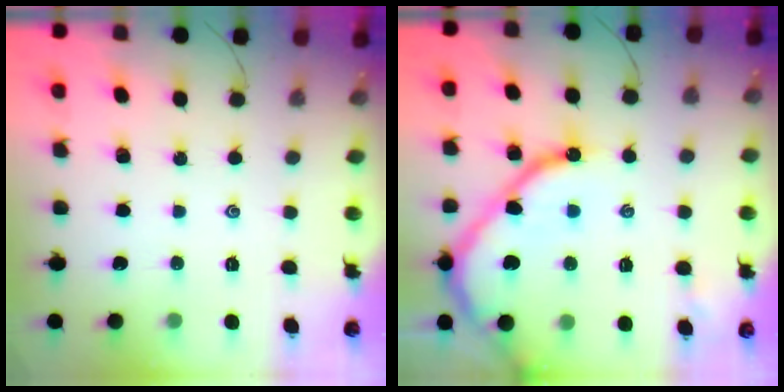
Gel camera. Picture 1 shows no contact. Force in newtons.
{"total": 14.5, "press": 14.4, "slide": 1.5}